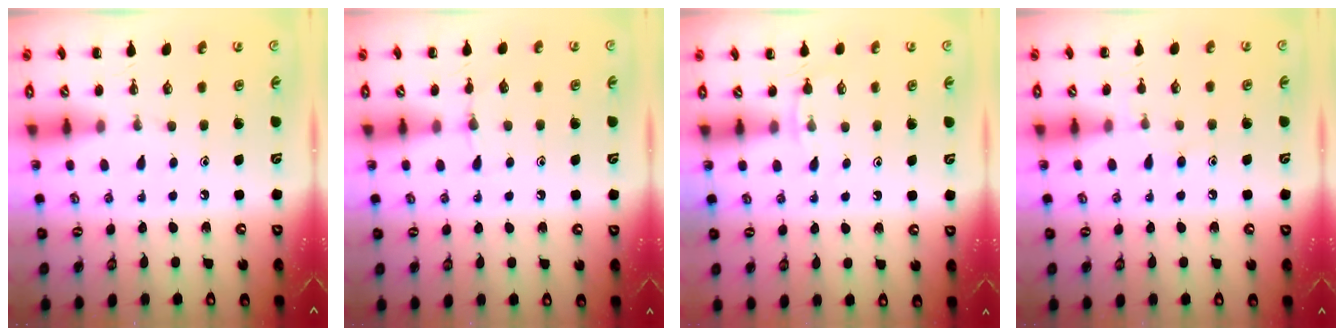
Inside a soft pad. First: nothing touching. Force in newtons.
{"total": 4.1, "press": 3.9, "slide": 1.4}
{"total": 3.9, "press": 3.7, "slide": 1.2}
{"total": 6.2, "press": 5.9, "slide": 2.1}